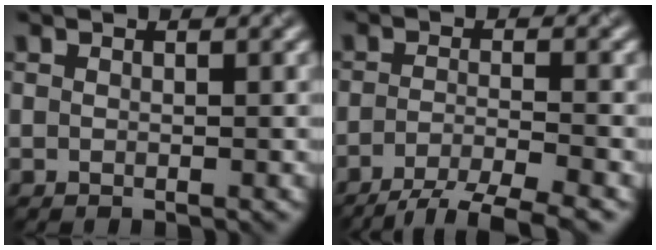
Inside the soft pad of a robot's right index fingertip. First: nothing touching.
{"total": 5.1, "force": [-3.8, 1.0, 3.4], "torque": [-0.051, -0.006, -0.071]}